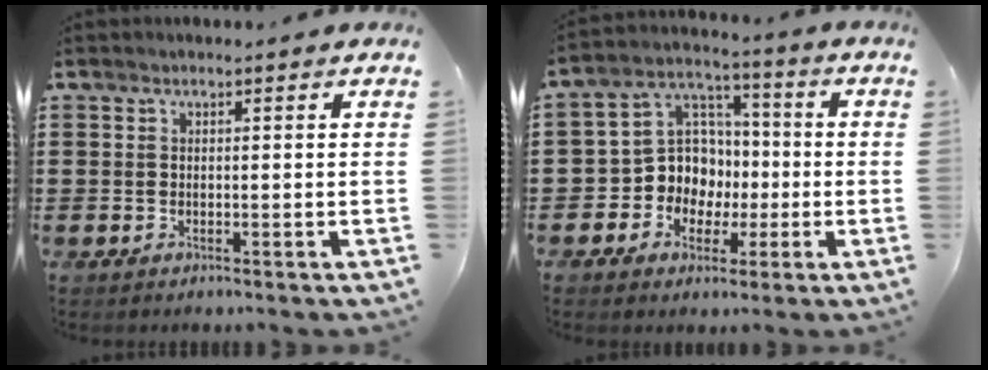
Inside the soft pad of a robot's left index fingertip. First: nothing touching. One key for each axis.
{"total": 8.9, "fx": -1.5, "fy": 8.4, "fz": 2.5, "tx": -0.090, "ty": 0.004, "tz": -0.026}